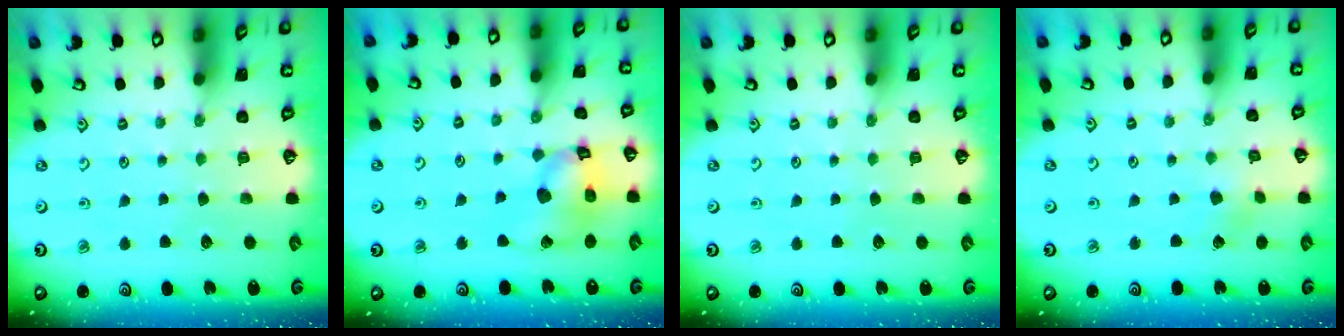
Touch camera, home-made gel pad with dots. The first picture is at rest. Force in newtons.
{"total": 14.1, "press": 14.0, "slide": 1.7}
{"total": 0.0}
{"total": 1.8, "press": 1.8, "slide": 0.3}